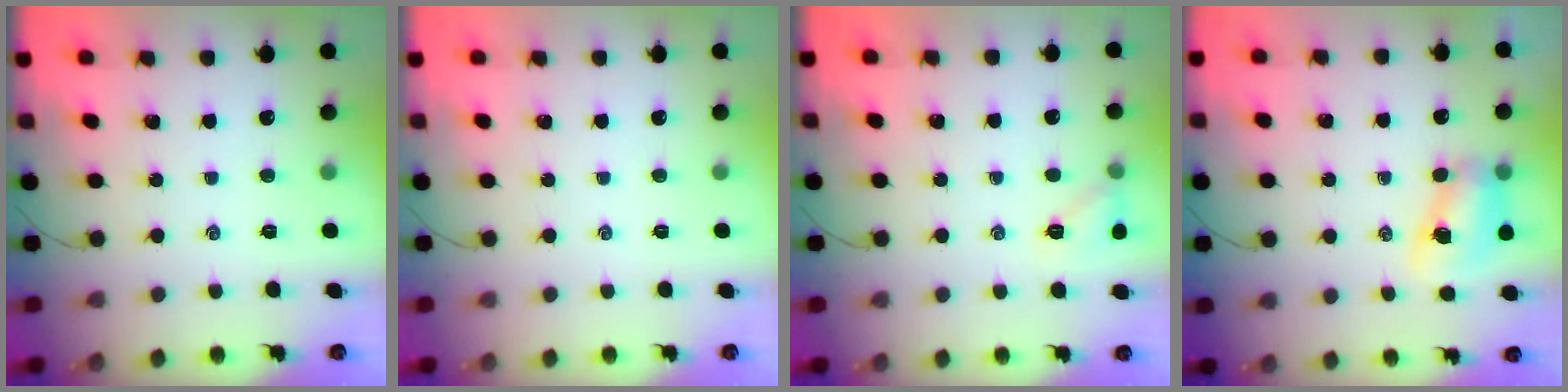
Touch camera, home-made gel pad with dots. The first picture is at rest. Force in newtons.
{"total": 0.0}
{"total": 8.0, "press": 7.8, "slide": 1.7}
{"total": 8.4, "press": 8.3, "slide": 1.1}